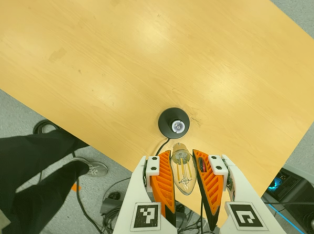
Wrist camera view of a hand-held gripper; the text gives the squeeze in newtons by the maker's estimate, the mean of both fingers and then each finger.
{"total": 17.8, "left": 18.6, "right": 17.0}